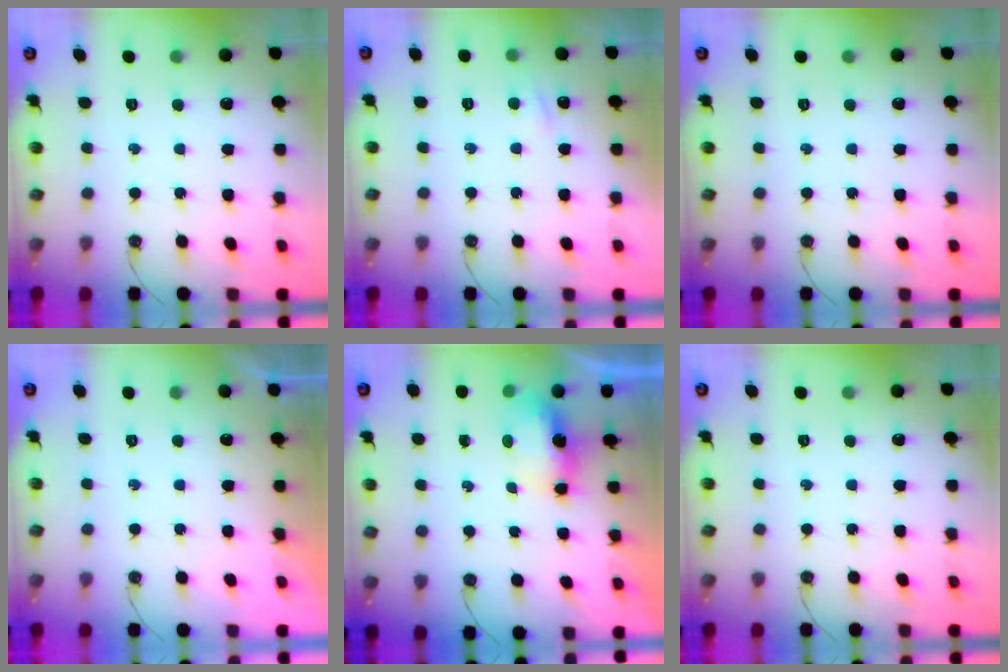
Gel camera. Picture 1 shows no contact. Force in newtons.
{"total": 3.5, "press": 3.4, "slide": 0.7}
{"total": 0.0}
{"total": 0.0}
{"total": 5.8, "press": 5.6, "slide": 1.5}
{"total": 0.0}